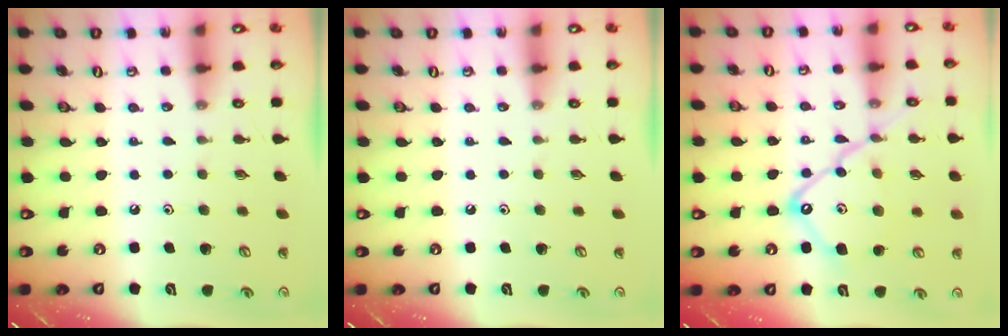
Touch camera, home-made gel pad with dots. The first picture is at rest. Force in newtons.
{"total": 0.0}
{"total": 16.7, "press": 16.6, "slide": 1.5}